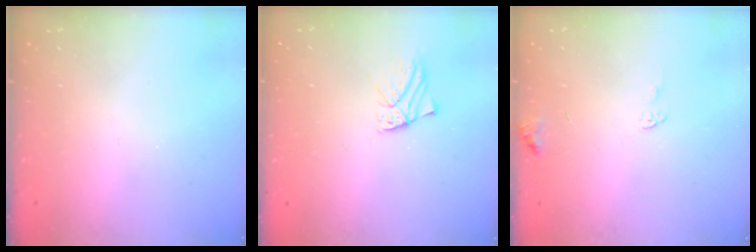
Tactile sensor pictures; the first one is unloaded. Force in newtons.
{"total": 1.8, "press": 1.8, "slide": 0.1}
{"total": 6.2, "press": 6.2, "slide": 0.5}